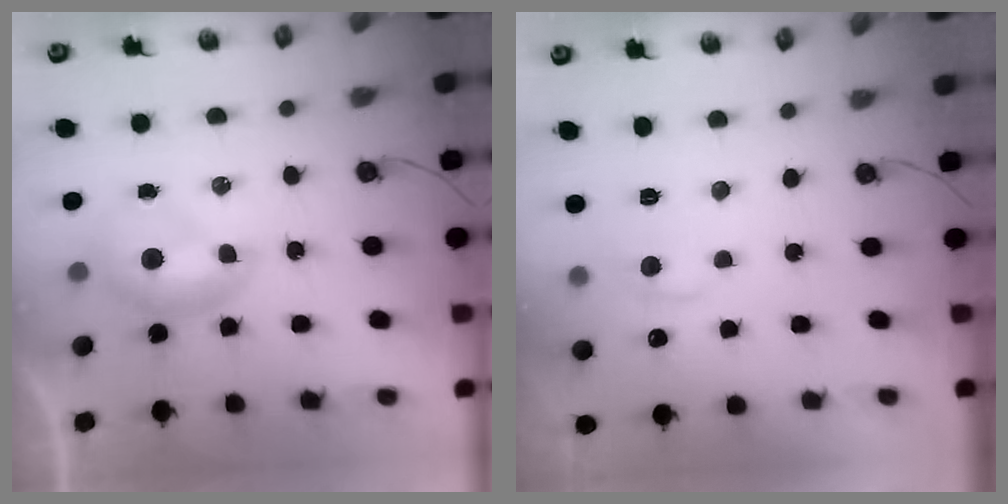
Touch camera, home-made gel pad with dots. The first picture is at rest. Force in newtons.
{"total": 0.9, "press": 0.5, "slide": 0.7}